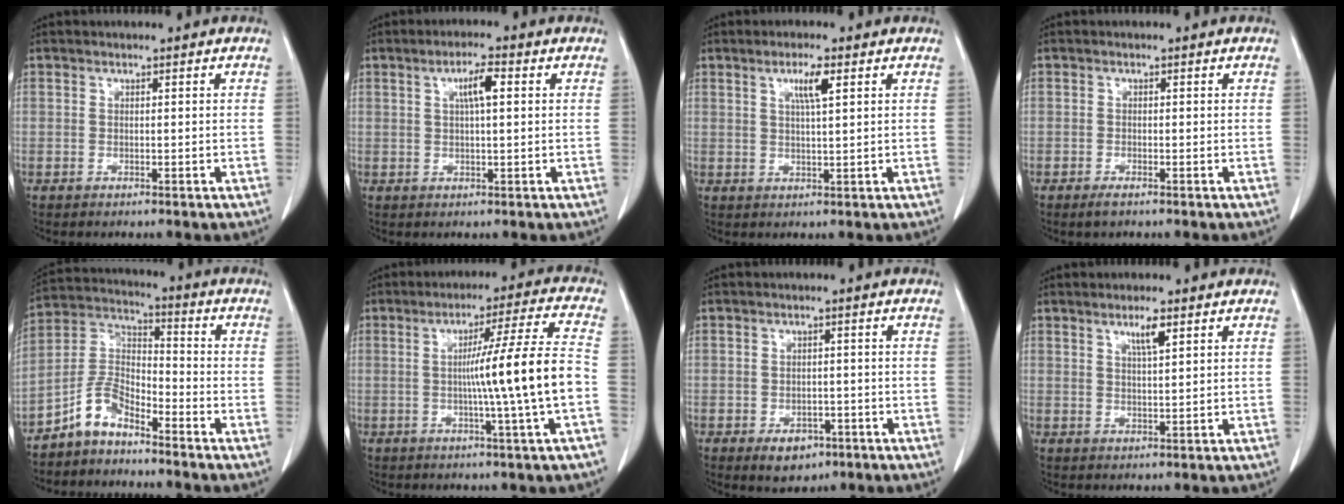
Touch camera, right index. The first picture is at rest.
{"total": 4.0, "force": [1.2, 0.5, 3.8], "torque": [-0.069, 0.006, 0.020]}
{"total": 3.8, "force": [1.7, 0.2, 3.4], "torque": [-0.060, 0.000, 0.029]}
{"total": 1.3, "force": [-1.0, 0.3, 0.9], "torque": [-0.019, -0.002, -0.014]}
{"total": 7.3, "force": [-5.7, 3.4, 3.2], "torque": [-0.068, 0.023, -0.115]}
{"total": 12.2, "force": [-1.6, -2.3, 11.9], "torque": [-0.188, 0.000, -0.024]}
{"total": 4.4, "force": [-2.4, 2.9, 2.3], "torque": [-0.028, 0.003, -0.023]}
{"total": 3.1, "force": [1.7, 0.2, 2.5], "torque": [-0.047, -0.002, 0.031]}